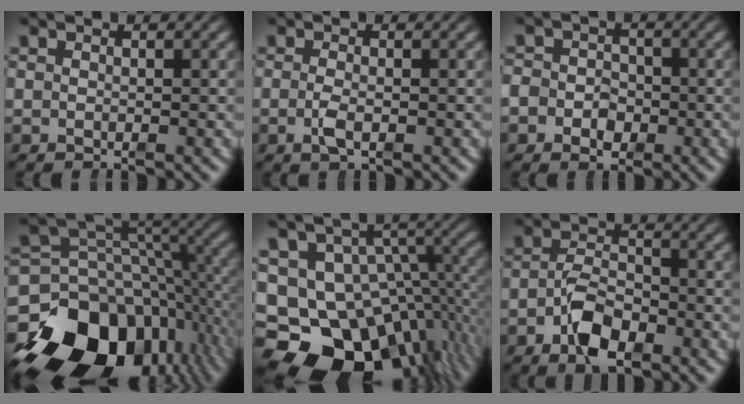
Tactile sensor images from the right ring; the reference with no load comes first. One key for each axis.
{"total": 1.7, "fx": -0.9, "fy": 0.3, "fz": 1.3, "tx": -0.033, "ty": -0.013, "tz": -0.012}
{"total": 4.1, "fx": -1.4, "fy": 3.5, "fz": 1.7, "tx": -0.024, "ty": -0.015, "tz": -0.025}
{"total": 19.9, "fx": -7.8, "fy": 13.1, "fz": 12.7, "tx": -0.189, "ty": -0.058, "tz": -0.102}
{"total": 22.5, "fx": -9.3, "fy": 17.0, "fz": 11.4, "tx": -0.227, "ty": -0.111, "tz": -0.124}
{"total": 5.0, "fx": -2.7, "fy": 2.5, "fz": 3.4, "tx": -0.051, "ty": -0.013, "tz": -0.043}